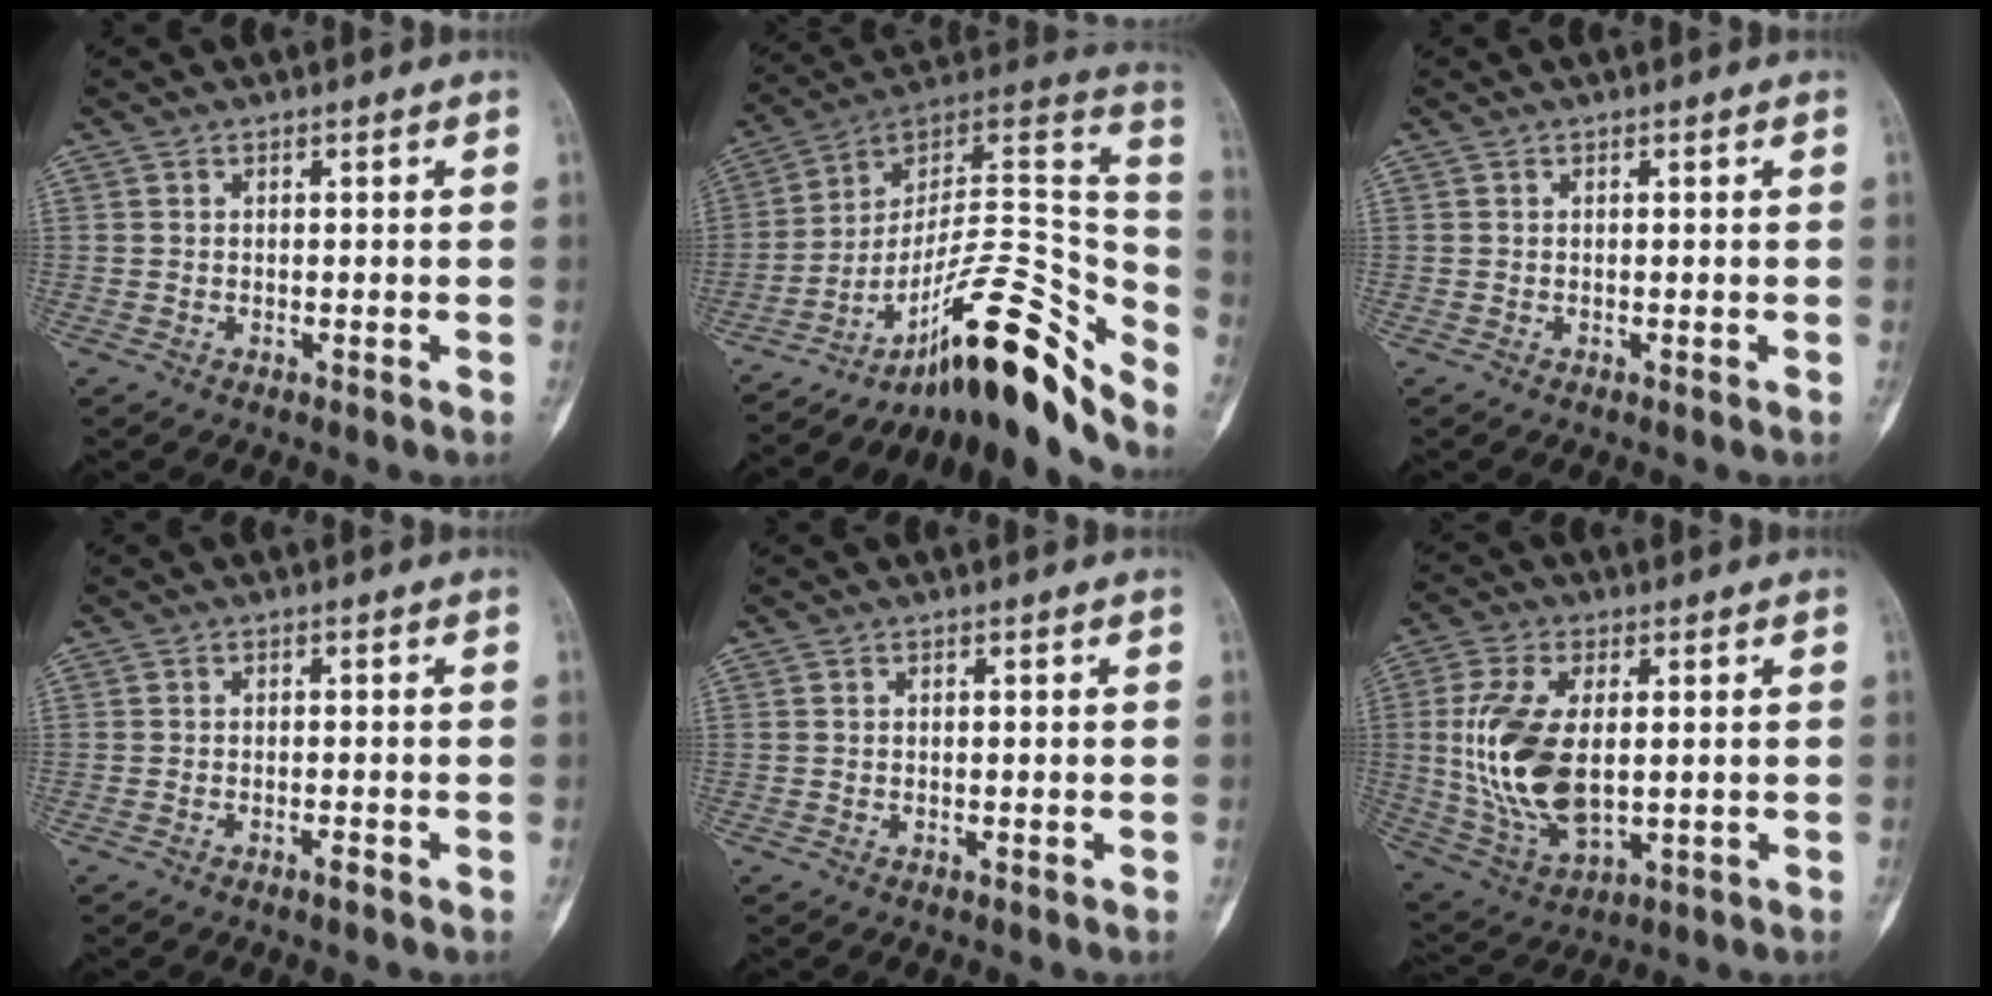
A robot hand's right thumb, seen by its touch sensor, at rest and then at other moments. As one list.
[{"total": 25.4, "force": [-17.3, 6.8, 17.3], "torque": [-0.195, 0.139, -0.270]}, {"total": 0.0}, {"total": 0.9, "force": [-0.7, 0.1, 0.6], "torque": [-0.010, 0.004, -0.012]}, {"total": 0.0}, {"total": 16.2, "force": [0.9, 8.7, 13.6], "torque": [-0.283, -0.014, 0.030]}]